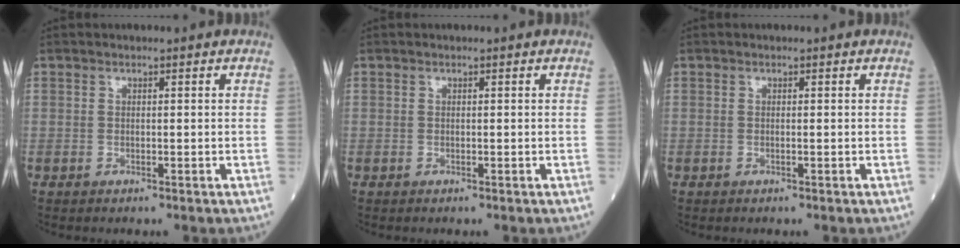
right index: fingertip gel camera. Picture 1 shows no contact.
{"total": 0.0}
{"total": 0.0}